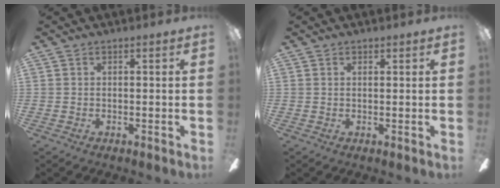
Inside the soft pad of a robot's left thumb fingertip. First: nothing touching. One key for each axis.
{"total": 0.7, "fx": 0.5, "fy": 0.4, "fz": 0.2, "tx": -0.005, "ty": 0.002, "tz": 0.009}